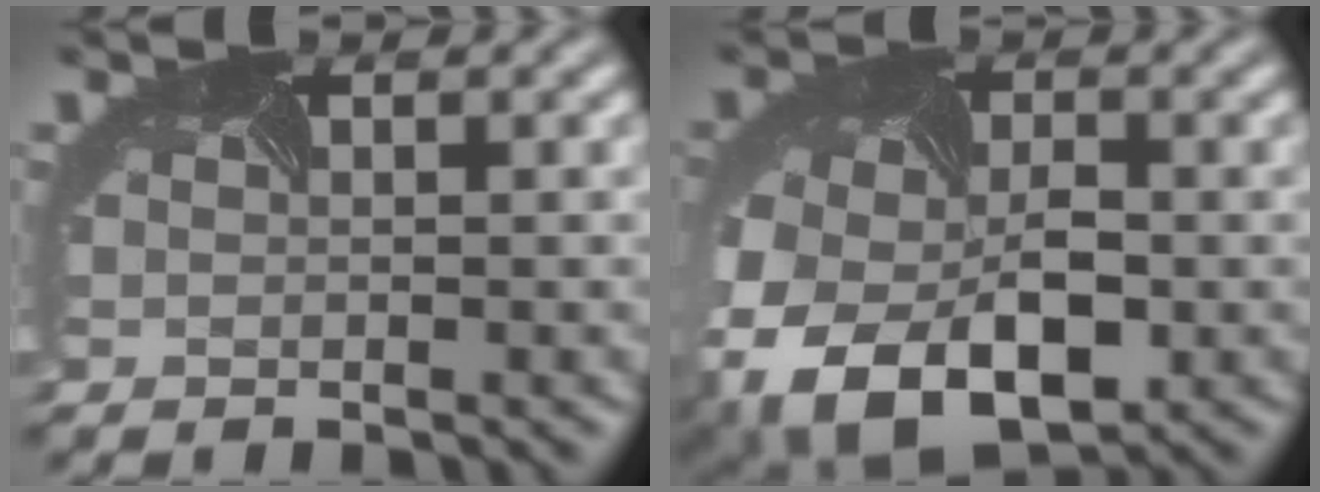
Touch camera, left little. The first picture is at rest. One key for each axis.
{"total": 10.6, "fx": -3.8, "fy": 6.9, "fz": 7.1, "tx": -0.156, "ty": -0.042, "tz": -0.057}